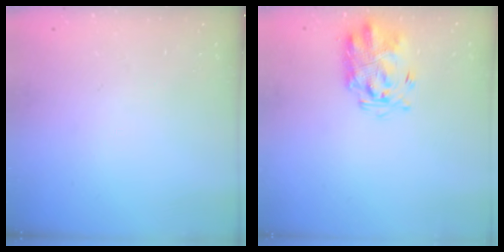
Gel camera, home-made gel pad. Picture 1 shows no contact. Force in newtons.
{"total": 3.6, "press": 3.3, "slide": 1.5}